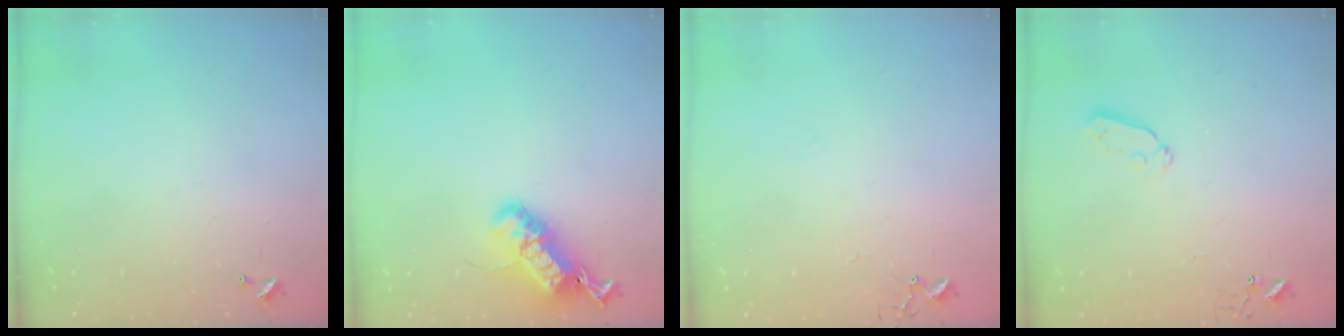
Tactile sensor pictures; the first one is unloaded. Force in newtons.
{"total": 19.9, "press": 19.9, "slide": 0.3}
{"total": 4.9, "press": 4.9, "slide": 0.5}
{"total": 5.0, "press": 4.9, "slide": 1.1}